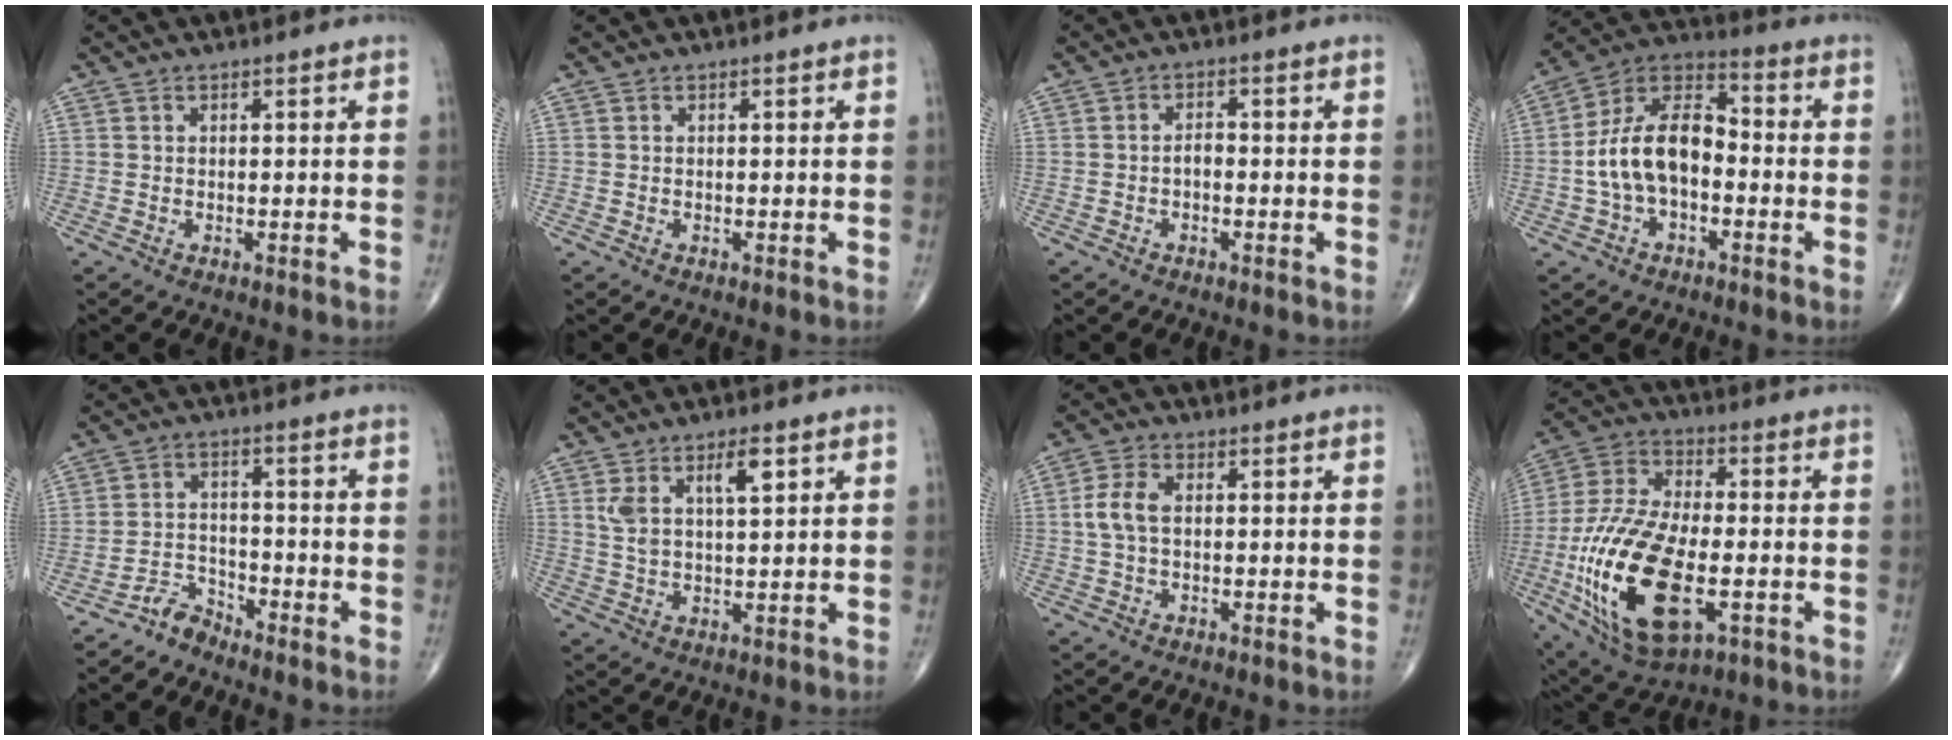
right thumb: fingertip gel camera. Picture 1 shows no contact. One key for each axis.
{"total": 0.0}
{"total": 1.6, "fx": -0.6, "fy": 0.9, "fz": 1.2, "tx": -0.014, "ty": 0.007, "tz": -0.014}
{"total": 13.8, "fx": -2.0, "fy": 8.1, "fz": 11.0, "tx": -0.195, "ty": 0.046, "tz": -0.047}
{"total": 3.9, "fx": -3.7, "fy": 1.3, "fz": 0.2, "tx": 0.004, "ty": 0.028, "tz": -0.073}
{"total": 7.0, "fx": 3.2, "fy": 2.7, "fz": 5.6, "tx": -0.101, "ty": -0.010, "tz": 0.062}
{"total": 4.9, "fx": 0.3, "fy": 2.8, "fz": 4.0, "tx": -0.094, "ty": 0.010, "tz": 0.002}
{"total": 23.8, "fx": -6.1, "fy": 11.5, "fz": 19.9, "tx": -0.413, "ty": 0.004, "tz": -0.097}